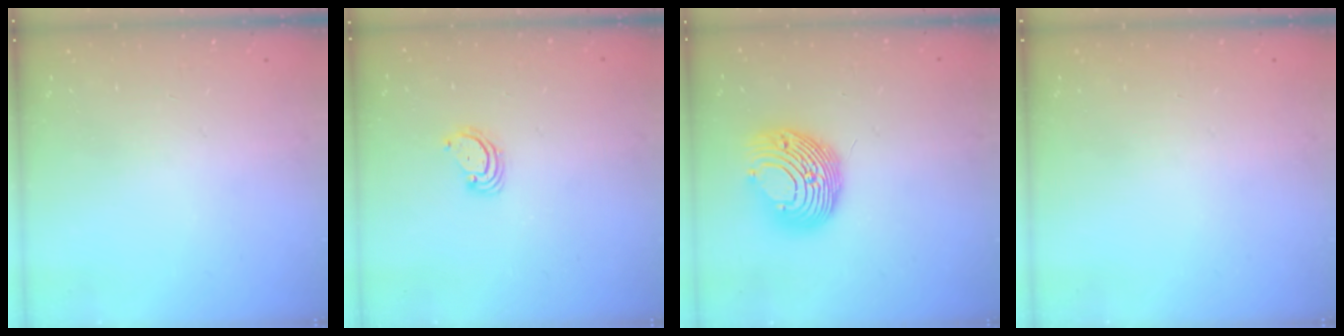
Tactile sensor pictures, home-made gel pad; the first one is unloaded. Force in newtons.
{"total": 3.6, "press": 3.6, "slide": 0.4}
{"total": 14.2, "press": 14.2, "slide": 0.0}
{"total": 0.0}